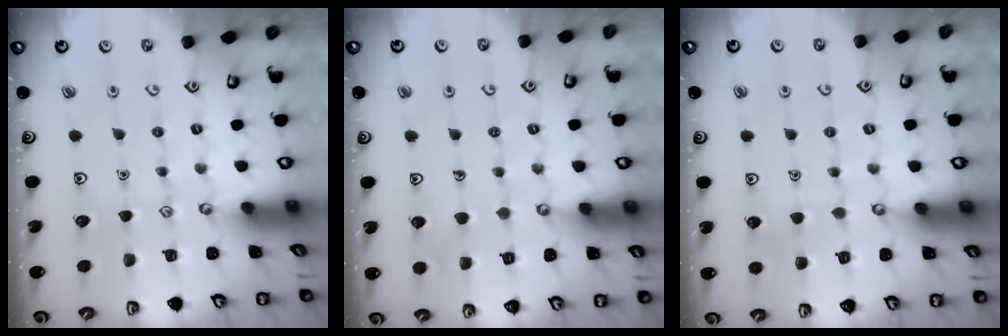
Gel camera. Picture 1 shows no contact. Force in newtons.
{"total": 5.2, "press": 5.1, "slide": 0.3}
{"total": 2.6, "press": 2.6, "slide": 0.3}